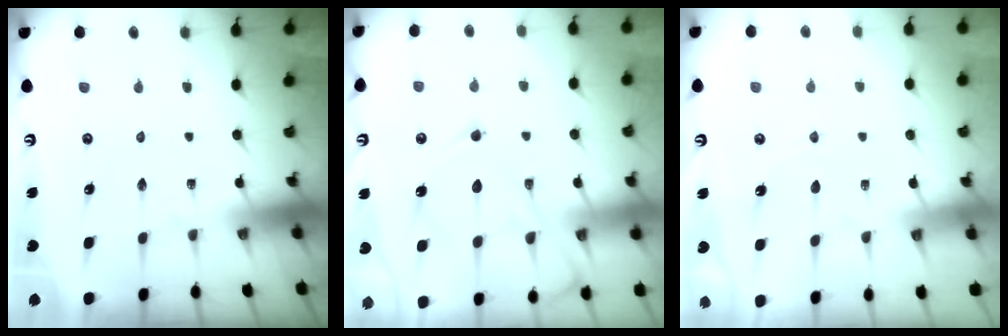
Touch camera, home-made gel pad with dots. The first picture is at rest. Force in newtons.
{"total": 15.2, "press": 15.1, "slide": 1.7}
{"total": 4.7, "press": 4.7, "slide": 0.4}